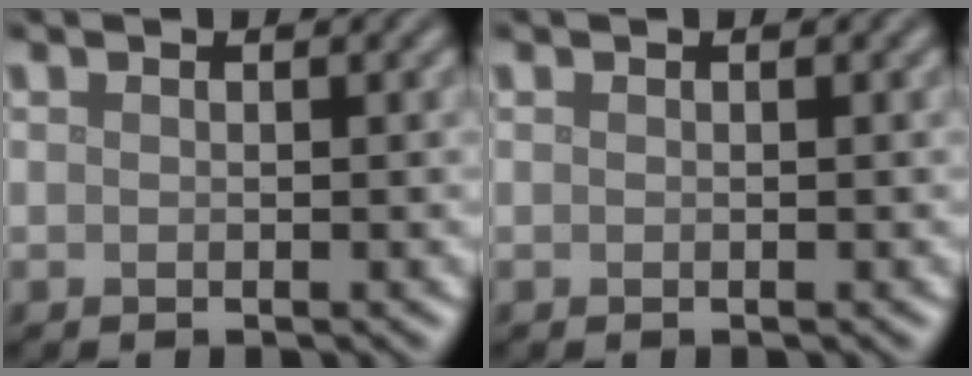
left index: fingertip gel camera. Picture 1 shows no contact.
{"total": 0.0}